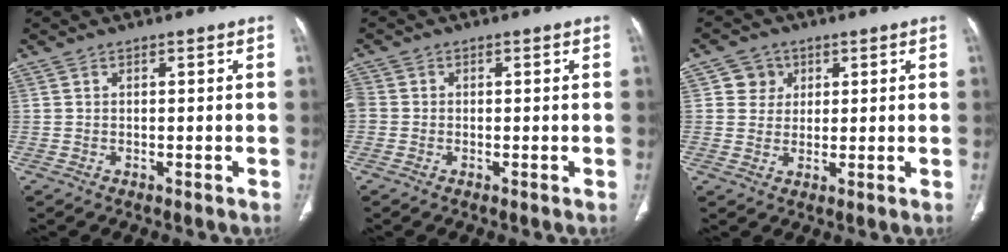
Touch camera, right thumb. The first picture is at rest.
{"total": 3.4, "force": [-0.5, 3.0, 1.5], "torque": [-0.037, 0.004, -0.016]}
{"total": 4.5, "force": [1.5, 4.2, 0.5], "torque": [0.017, -0.001, 0.022]}